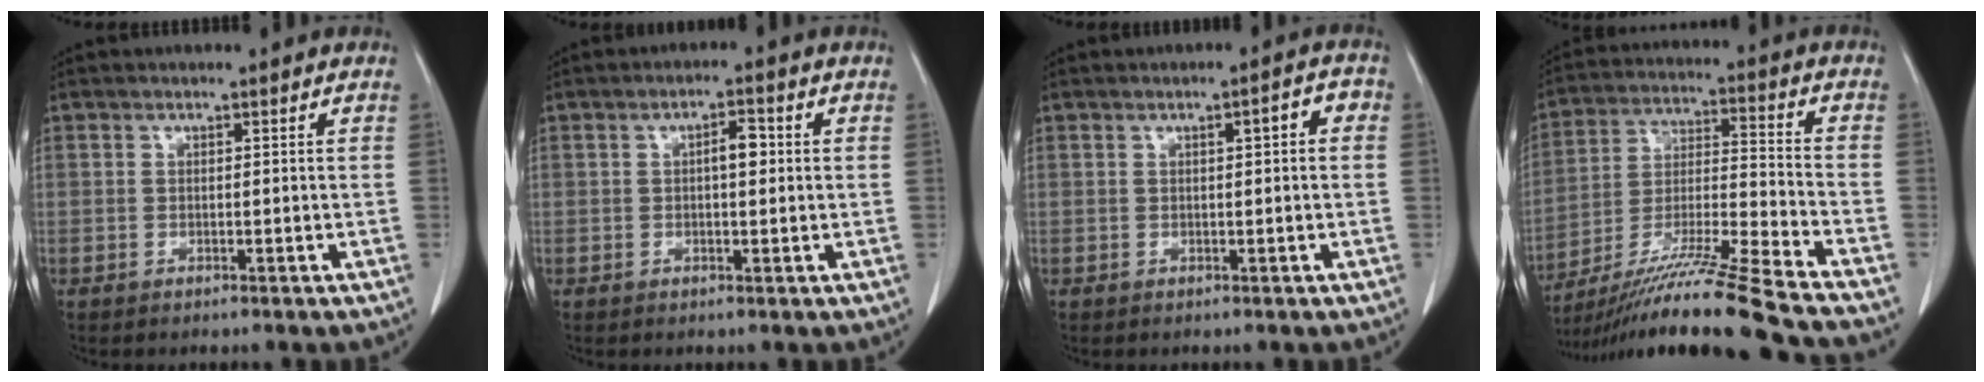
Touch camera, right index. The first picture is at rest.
{"total": 2.9, "force": [0.4, 1.0, 2.7], "torque": [-0.044, 0.005, 0.003]}
{"total": 2.9, "force": [0.5, 0.7, 2.8], "torque": [-0.038, 0.013, 0.004]}
{"total": 19.6, "force": [-16.3, -1.9, 10.8], "torque": [-0.197, -0.032, -0.287]}